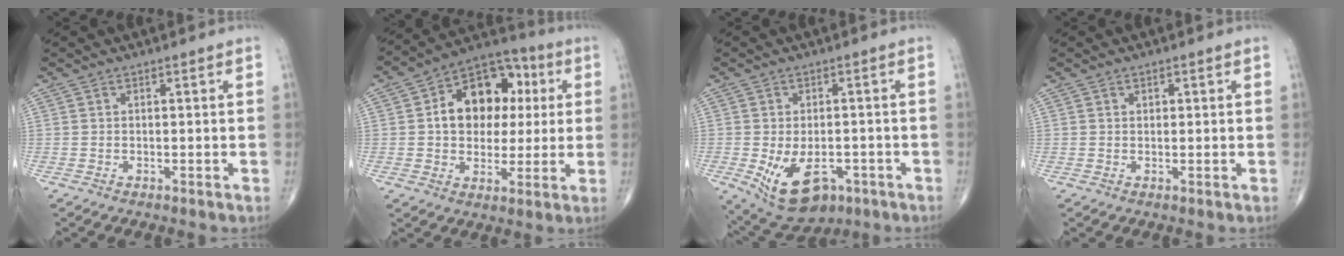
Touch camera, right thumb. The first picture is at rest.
{"total": 15.8, "force": [2.6, 11.4, 10.7], "torque": [-0.111, 0.019, 0.033]}
{"total": 11.8, "force": [-4.6, 6.9, 8.4], "torque": [-0.128, 0.004, -0.055]}
{"total": 0.8, "force": [0.3, 0.7, 0.4], "torque": [0.002, -0.001, 0.005]}